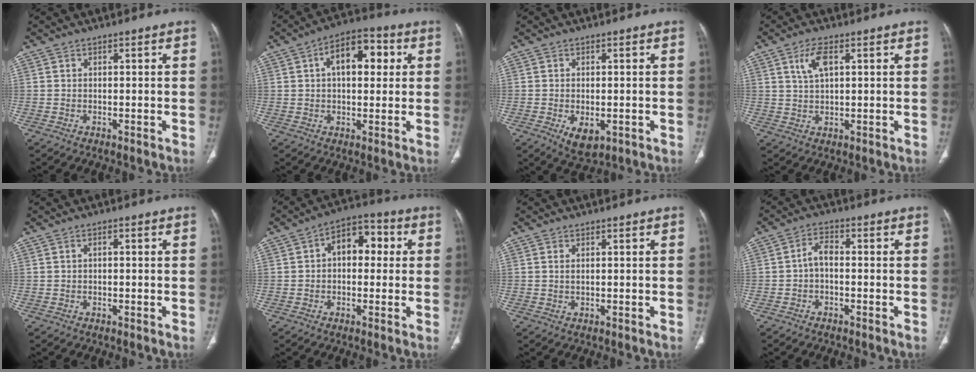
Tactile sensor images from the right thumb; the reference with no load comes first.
{"total": 11.1, "force": [2.9, 6.0, 8.9], "torque": [-0.111, 0.020, 0.039]}
{"total": 5.0, "force": [-1.5, 2.9, 3.9], "torque": [-0.060, -0.004, -0.014]}
{"total": 4.8, "force": [2.0, 2.0, 3.9], "torque": [-0.080, 0.002, 0.043]}
{"total": 0.5, "force": [-0.1, 0.3, 0.4], "torque": [-0.007, 0.002, -0.003]}
{"total": 8.7, "force": [1.2, 5.6, 6.5], "torque": [-0.066, 0.028, 0.010]}
{"total": 0.7, "force": [0.3, 0.3, 0.6], "torque": [-0.019, 0.003, 0.008]}
{"total": 3.2, "force": [-0.7, 1.7, 2.7], "torque": [-0.046, 0.019, -0.020]}